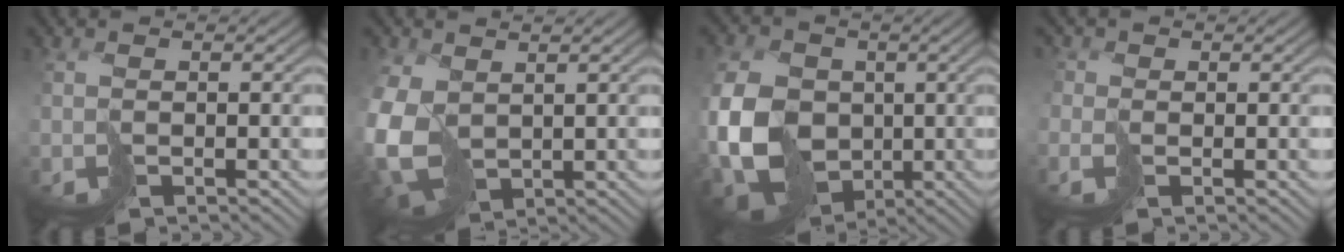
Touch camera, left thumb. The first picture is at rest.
{"total": 9.1, "force": [0.0, 6.8, 6.0], "torque": [-0.194, -0.025, 0.010]}
{"total": 15.3, "force": [-1.8, 12.2, 9.0], "torque": [-0.236, -0.020, -0.027]}
{"total": 2.2, "force": [-0.8, 1.9, 0.8], "torque": [-0.022, -0.005, -0.019]}